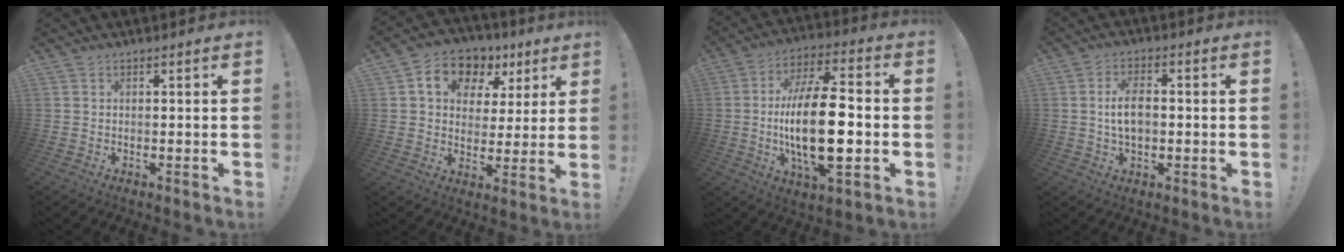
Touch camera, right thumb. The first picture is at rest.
{"total": 11.8, "force": [5.4, 8.9, 5.6], "torque": [-0.085, -0.022, 0.102]}
{"total": 22.1, "force": [-2.3, 8.5, 20.2], "torque": [-0.376, -0.004, -0.040]}
{"total": 7.5, "force": [-0.3, 4.2, 6.2], "torque": [-0.104, 0.003, -0.007]}